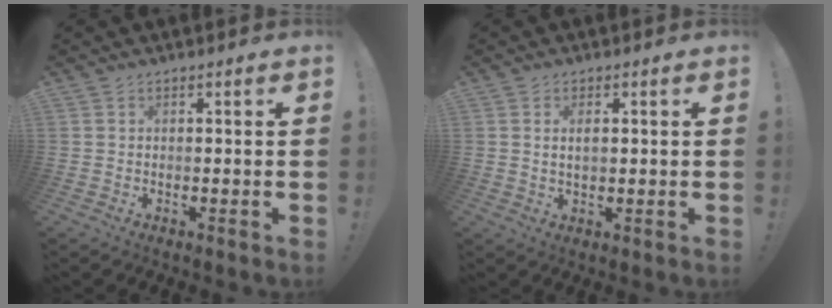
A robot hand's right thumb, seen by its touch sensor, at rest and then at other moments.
{"total": 2.4, "force": [0.6, 1.0, 2.1], "torque": [-0.035, -0.001, 0.007]}